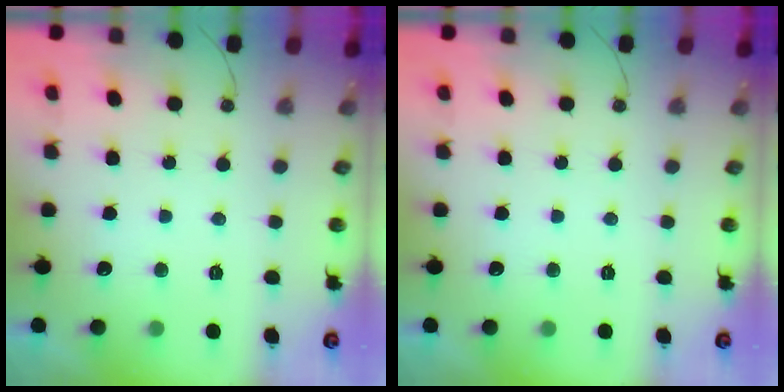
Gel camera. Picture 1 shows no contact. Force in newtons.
{"total": 0.0}